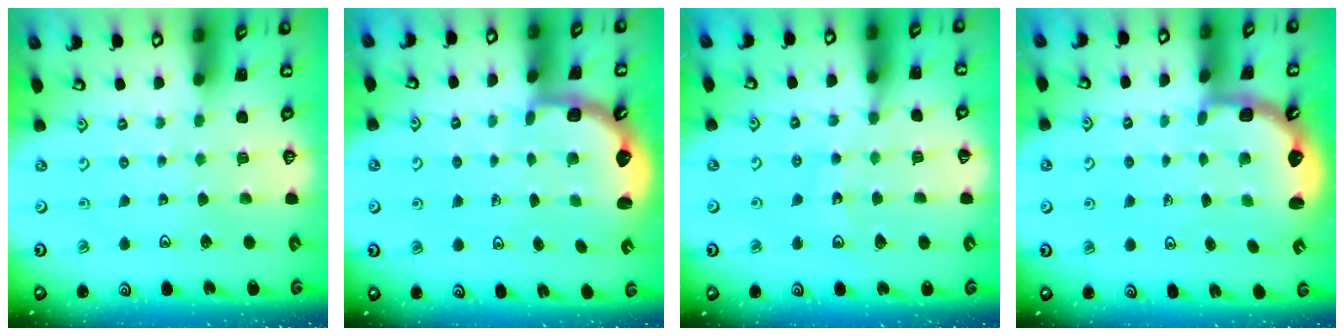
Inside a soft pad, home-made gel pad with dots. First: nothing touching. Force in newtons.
{"total": 2.6, "press": 2.2, "slide": 1.4}
{"total": 11.5, "press": 11.0, "slide": 3.3}
{"total": 2.8, "press": 2.2, "slide": 1.8}